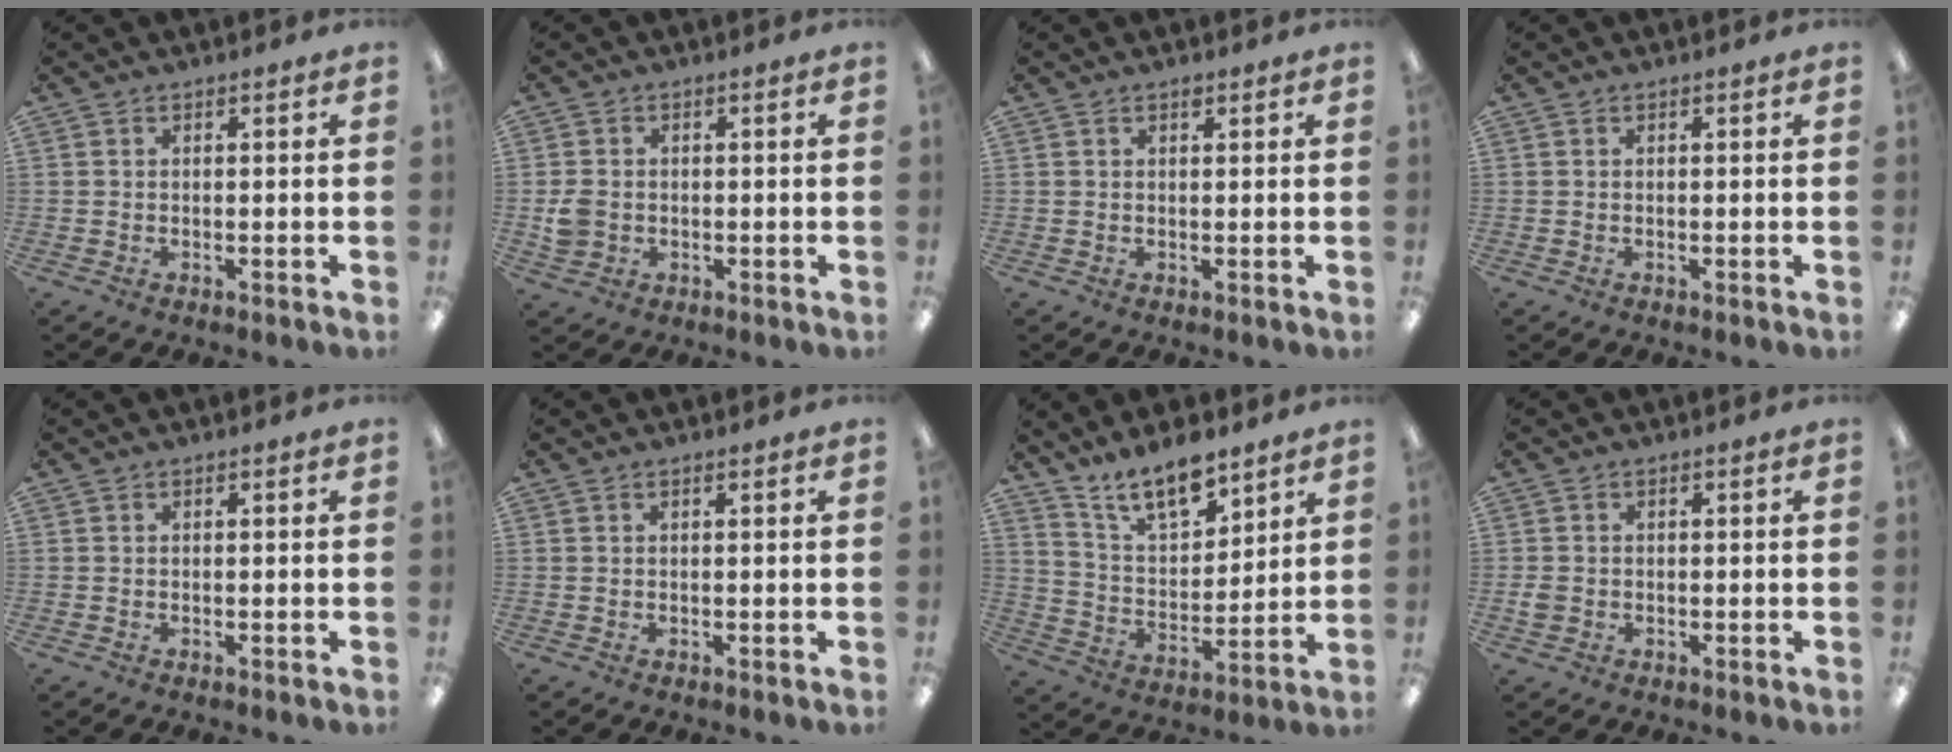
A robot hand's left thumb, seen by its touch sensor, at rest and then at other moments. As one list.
[{"total": 3.9, "force": [-0.3, 3.4, 1.9], "torque": [-0.024, 0.005, -0.004]}, {"total": 1.1, "force": [0.9, 0.5, 0.5], "torque": [-0.005, -0.003, 0.015]}, {"total": 0.0}, {"total": 0.0}, {"total": 0.6, "force": [0.5, 0.1, 0.3], "torque": [-0.006, 0.001, 0.009]}, {"total": 12.3, "force": [10.4, 4.2, 5.1], "torque": [-0.098, -0.061, 0.192]}, {"total": 1.8, "force": [-0.2, 1.6, 0.7], "torque": [-0.013, 0.004, -0.003]}]